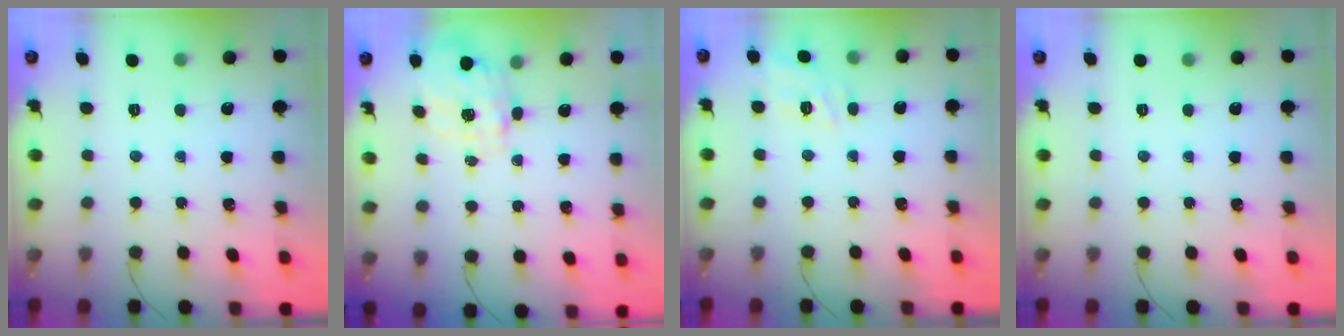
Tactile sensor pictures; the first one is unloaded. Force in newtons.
{"total": 3.9, "press": 3.9, "slide": 0.8}
{"total": 11.1, "press": 11.1, "slide": 0.9}
{"total": 0.0}